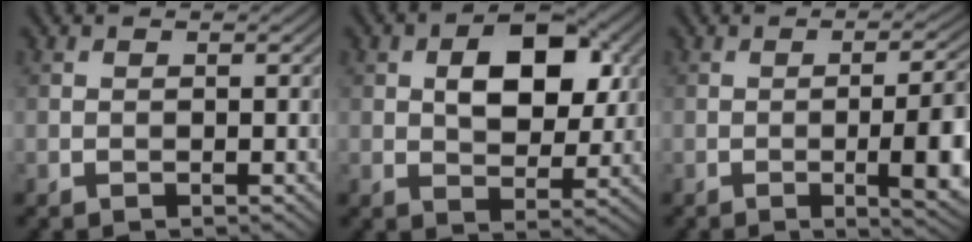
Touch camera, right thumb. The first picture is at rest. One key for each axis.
{"total": 8.3, "fx": 1.9, "fy": 4.9, "fz": 6.4, "tx": -0.094, "ty": 0.003, "tz": 0.027}
{"total": 8.9, "fx": -1.8, "fy": 2.4, "fz": 8.4, "tx": -0.113, "ty": -0.002, "tz": -0.021}